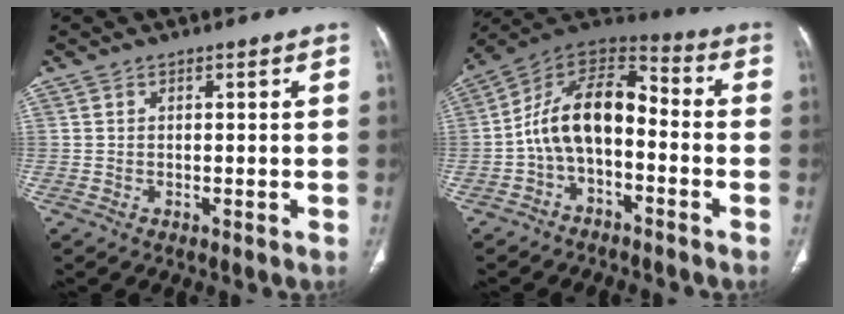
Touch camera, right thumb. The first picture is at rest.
{"total": 12.9, "force": [-2.7, 7.4, 10.2], "torque": [-0.166, 0.071, -0.057]}